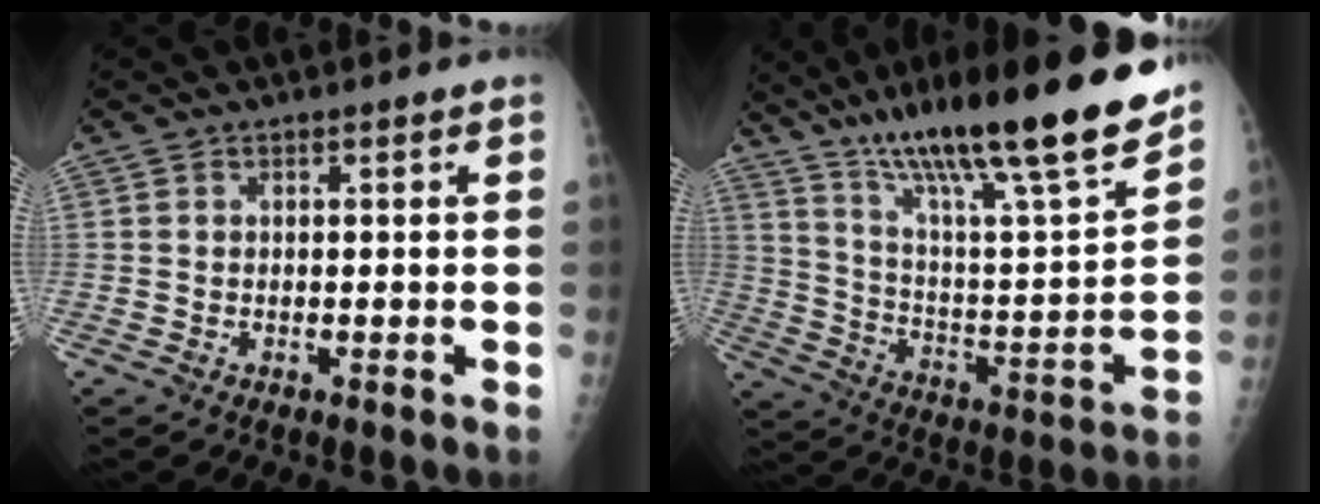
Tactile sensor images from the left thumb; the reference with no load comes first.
{"total": 26.0, "force": [19.6, 3.3, 16.7], "torque": [-0.250, -0.075, 0.322]}